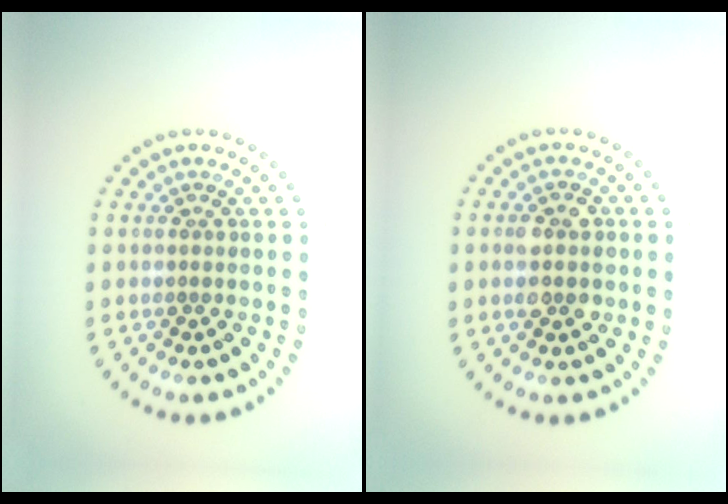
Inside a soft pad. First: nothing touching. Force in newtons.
{"total": 2.9, "press": 2.9, "slide": 0.3}